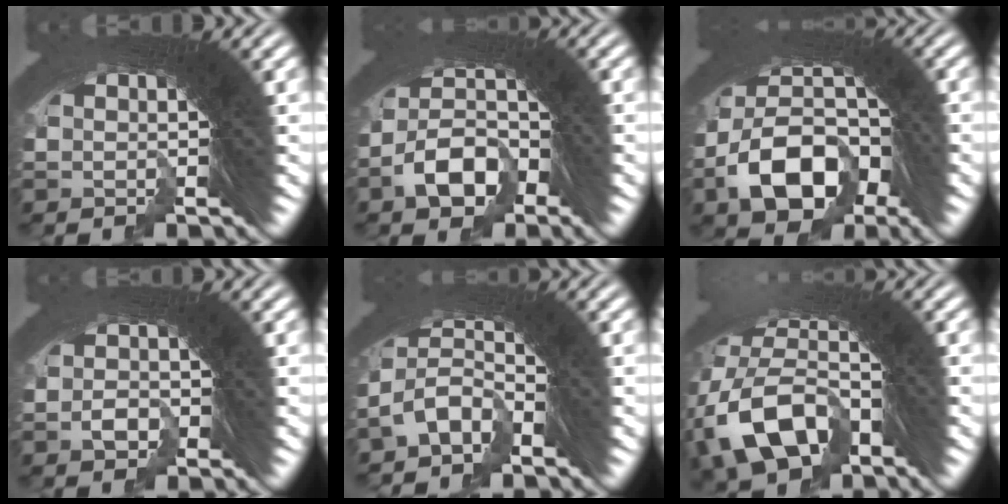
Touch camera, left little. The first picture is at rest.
{"total": 5.8, "force": [-3.0, 4.2, 2.6], "torque": [-0.042, -0.007, -0.060]}
{"total": 10.6, "force": [-3.0, 7.3, 7.1], "torque": [-0.112, -0.017, -0.051]}
{"total": 2.7, "force": [-2.0, 1.8, -0.1], "torque": [0.011, -0.005, -0.037]}
{"total": 4.3, "force": [-2.5, 3.4, 0.4], "torque": [-0.020, -0.015, -0.047]}
{"total": 9.3, "force": [-4.9, 7.1, 3.3], "torque": [-0.107, -0.046, -0.076]}